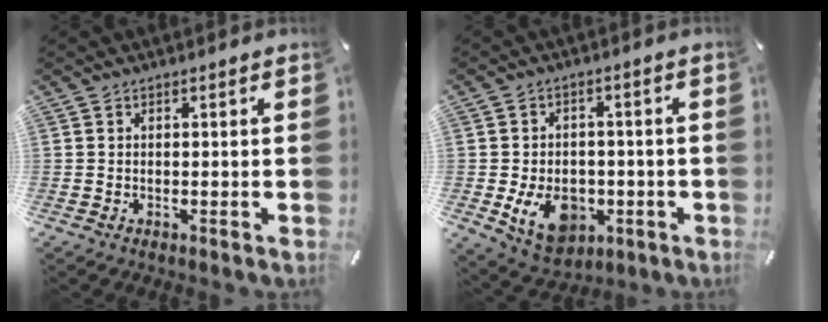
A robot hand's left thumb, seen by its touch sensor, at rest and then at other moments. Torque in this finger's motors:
{"motor_torque": [0.78, 2.82, 0.78, -0.23, 0.22]}